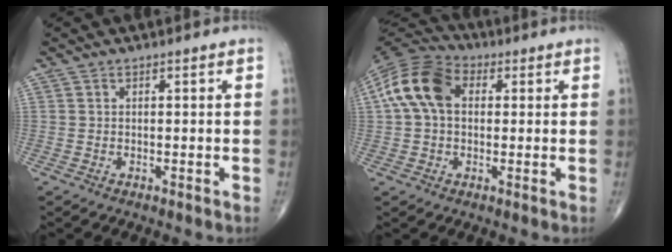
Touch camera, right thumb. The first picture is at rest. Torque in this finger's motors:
{"motor_torque": [-0.21, 0.57, 0.21, -0.06, 0.09]}